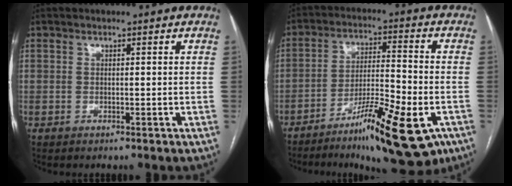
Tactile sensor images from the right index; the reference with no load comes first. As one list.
[{"total": 15.6, "force": [-8.8, 2.5, 12.6], "torque": [-0.174, -0.011, -0.135]}]